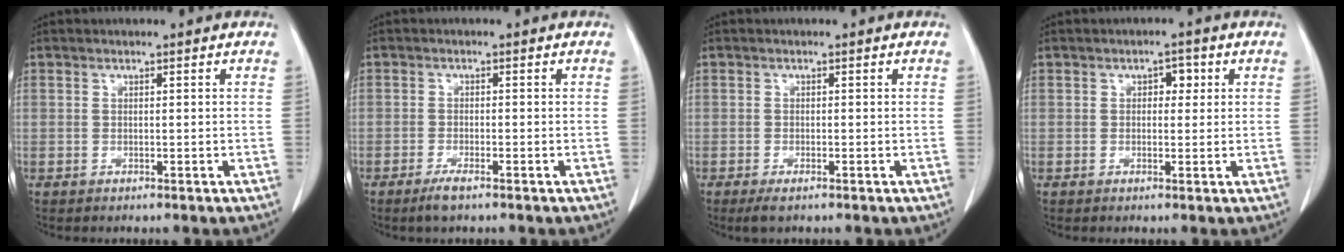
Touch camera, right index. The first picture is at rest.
{"total": 2.3, "force": [-1.7, 0.2, 1.6], "torque": [-0.036, -0.004, -0.031]}
{"total": 1.9, "force": [-1.2, 0.5, 1.3], "torque": [-0.027, -0.005, -0.019]}
{"total": 2.2, "force": [0.6, 1.4, 1.6], "torque": [-0.017, 0.008, 0.007]}